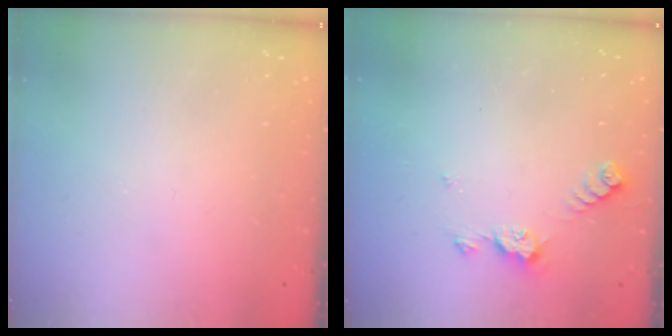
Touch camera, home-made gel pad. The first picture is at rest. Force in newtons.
{"total": 5.5, "press": 5.4, "slide": 0.6}